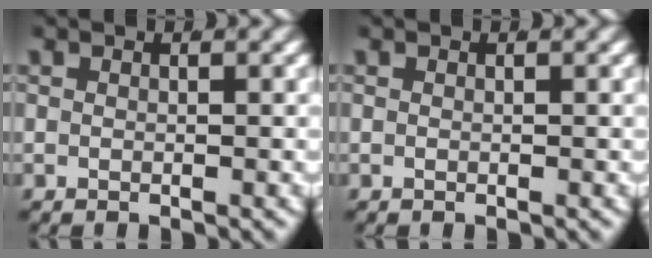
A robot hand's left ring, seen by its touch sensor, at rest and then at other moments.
{"total": 0.0}